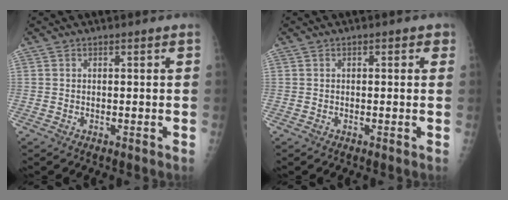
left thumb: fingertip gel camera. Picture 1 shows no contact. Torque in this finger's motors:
{"motor_torque": [-0.26, 0.07, -0.37, -0.10, 0.04]}